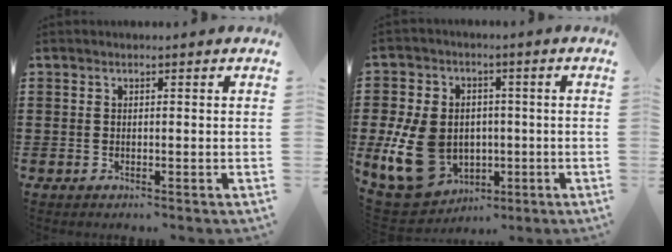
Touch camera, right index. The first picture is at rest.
{"total": 13.7, "force": [-1.8, 10.7, 8.4], "torque": [-0.218, 0.005, -0.029]}